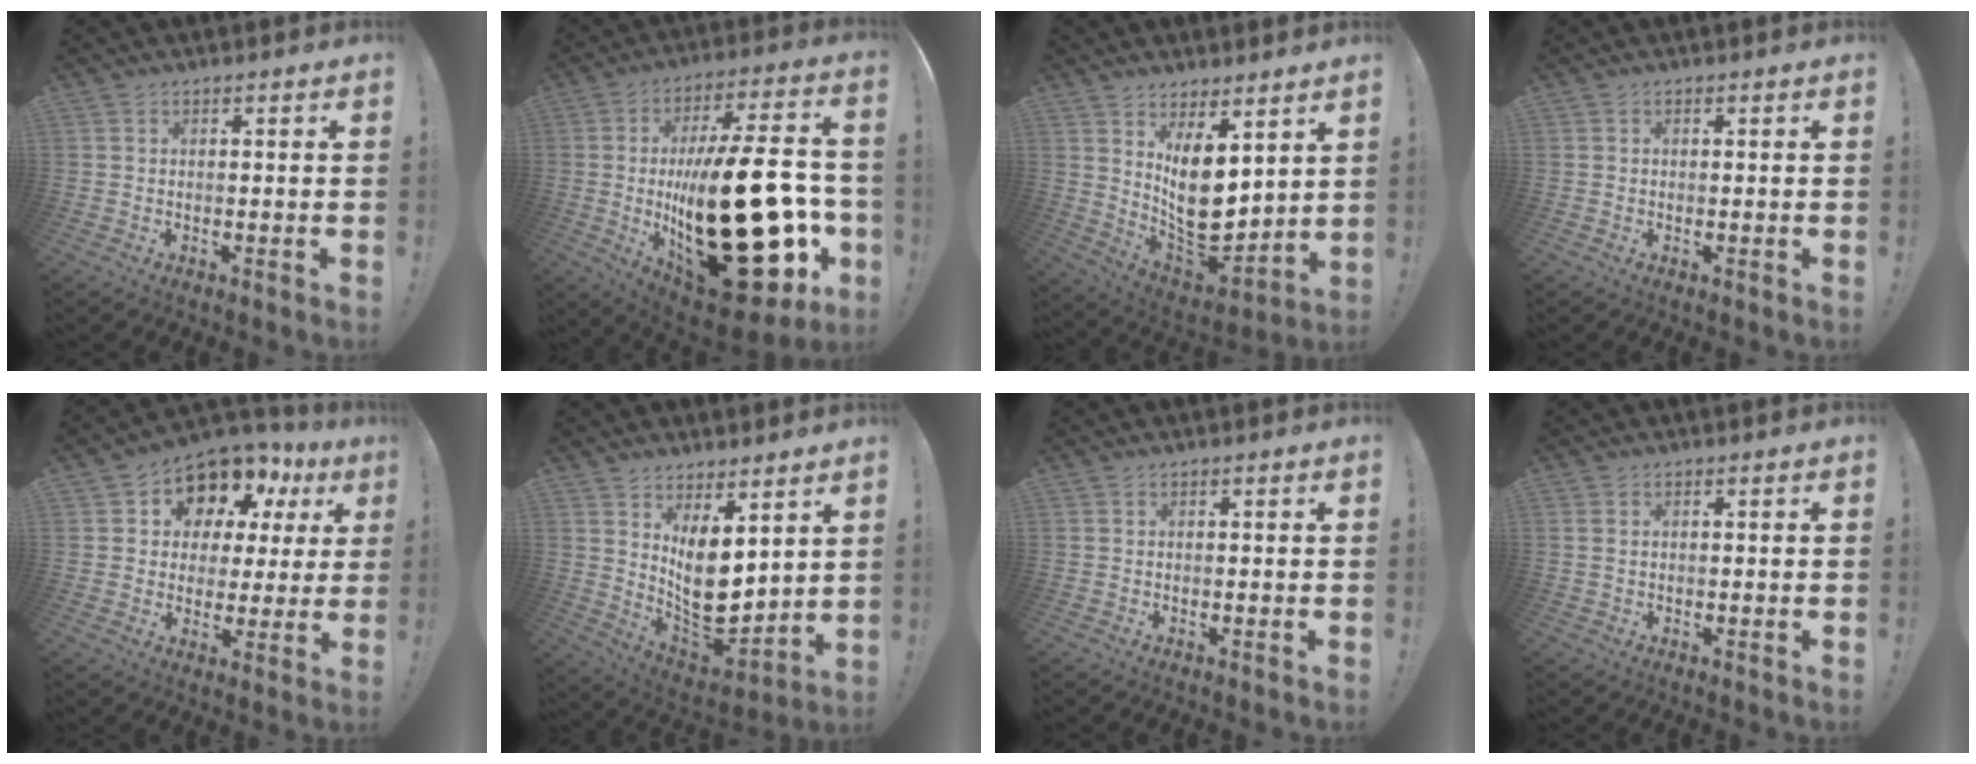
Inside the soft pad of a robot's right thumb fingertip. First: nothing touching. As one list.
[{"total": 37.7, "force": [-5.3, 15.6, 33.9], "torque": [-0.562, 0.017, -0.053]}, {"total": 14.1, "force": [3.9, 8.0, 10.9], "torque": [-0.172, -0.054, 0.082]}, {"total": 0.0}, {"total": 10.4, "force": [6.7, 7.2, 3.4], "torque": [-0.051, -0.060, 0.126]}, {"total": 12.6, "force": [3.2, 7.1, 9.9], "torque": [-0.151, -0.055, 0.068]}, {"total": 0.0}, {"total": 1.0, "force": [0.4, 0.5, 0.8], "torque": [-0.021, 0.004, 0.008]}]